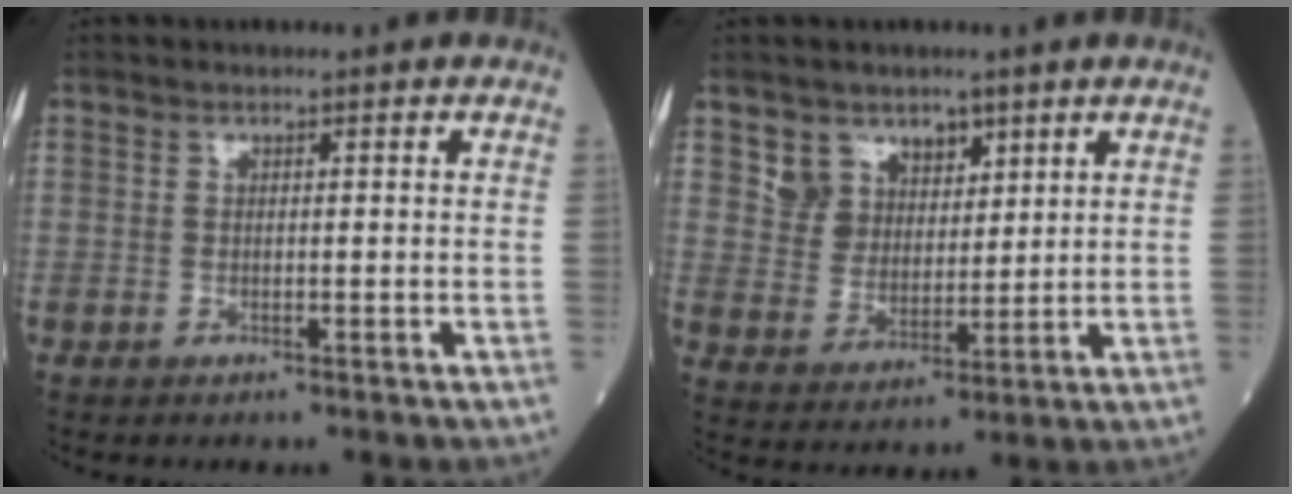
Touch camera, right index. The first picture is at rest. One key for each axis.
{"total": 6.0, "fx": 3.8, "fy": 4.5, "fz": 0.9, "tx": -0.014, "ty": 0.008, "tz": 0.077}